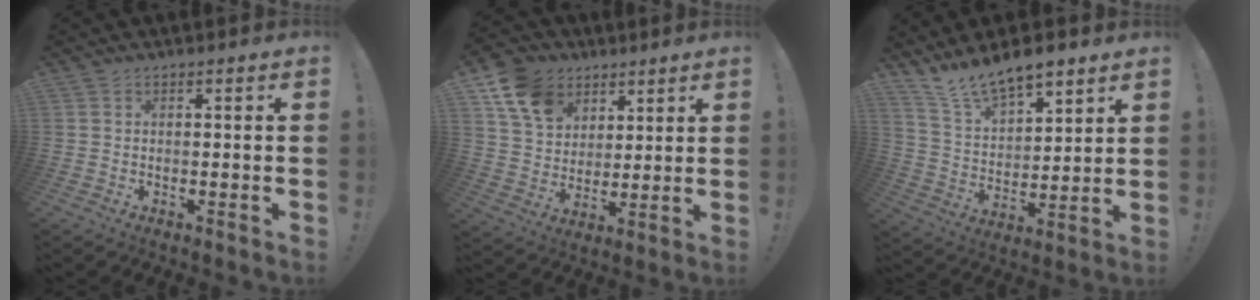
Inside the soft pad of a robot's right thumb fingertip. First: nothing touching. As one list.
[{"total": 13.4, "force": [7.6, 9.7, 5.3], "torque": [-0.088, -0.040, 0.149]}, {"total": 12.0, "force": [10.5, 4.0, 4.0], "torque": [-0.086, -0.082, 0.195]}]